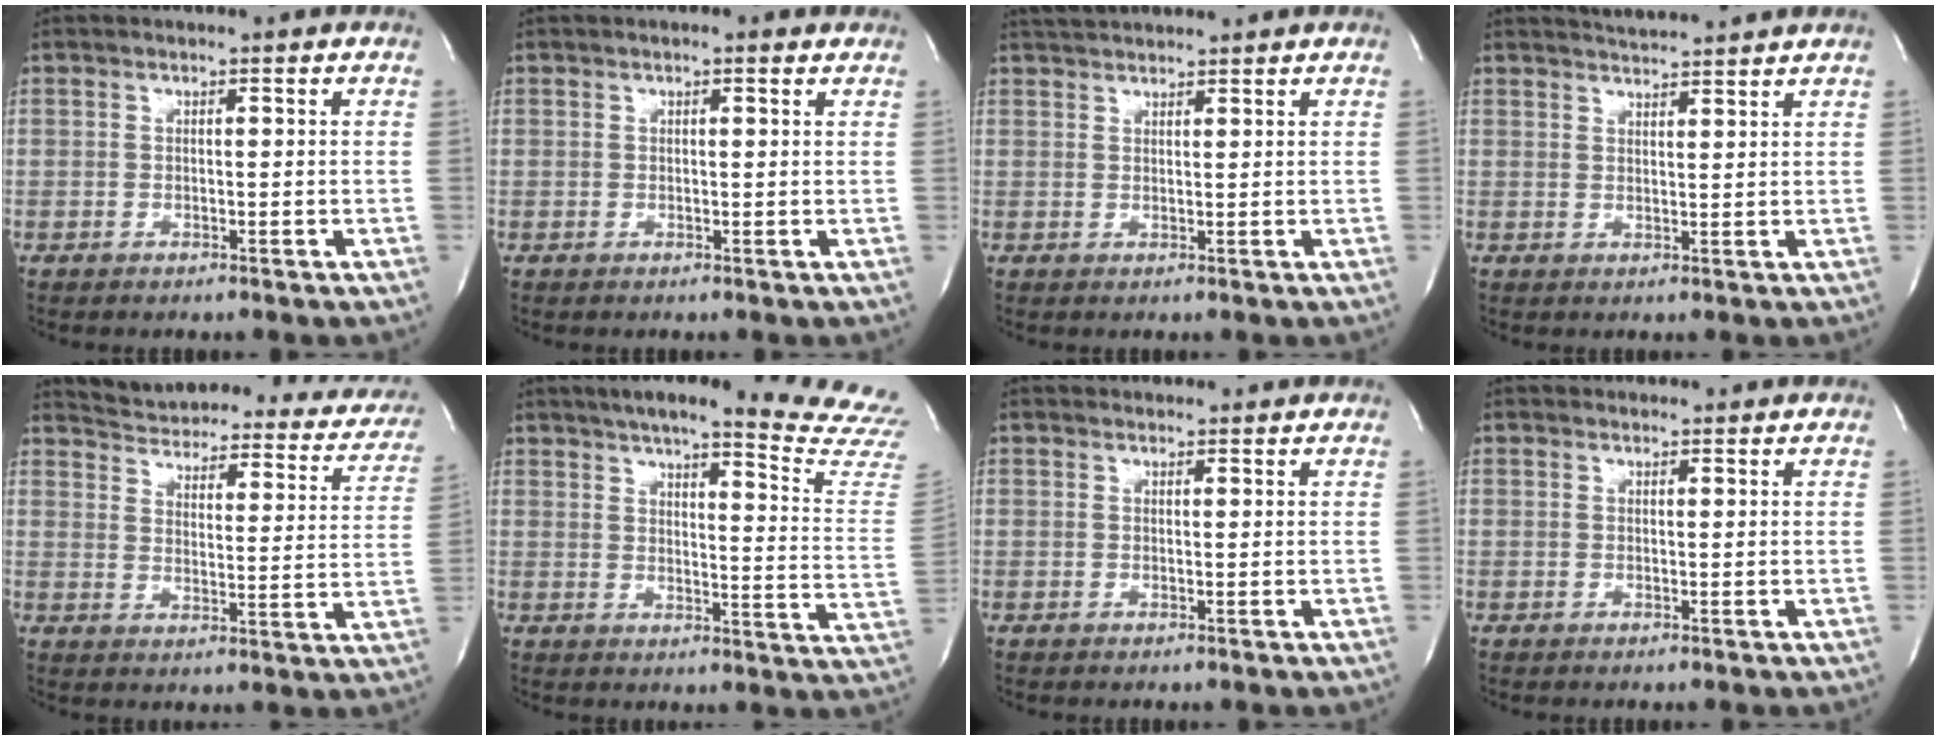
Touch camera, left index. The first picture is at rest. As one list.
[{"total": 0.8, "force": [0.3, 0.3, 0.7], "torque": [-0.014, -0.002, 0.000]}, {"total": 3.8, "force": [3.6, 0.4, 0.9], "torque": [-0.020, 0.027, 0.066]}, {"total": 4.7, "force": [4.5, -0.6, 0.8], "torque": [-0.019, 0.008, 0.064]}, {"total": 23.7, "force": [21.3, 6.7, 8.1], "torque": [-0.111, -0.051, 0.243]}, {"total": 24.7, "force": [23.1, 0.9, 8.8], "torque": [-0.117, -0.130, 0.256]}, {"total": 3.9, "force": [3.7, 1.0, 0.2], "torque": [-0.004, 0.019, 0.042]}, {"total": 2.2, "force": [2.1, 0.6, 0.0], "torque": [-0.008, 0.009, 0.021]}]